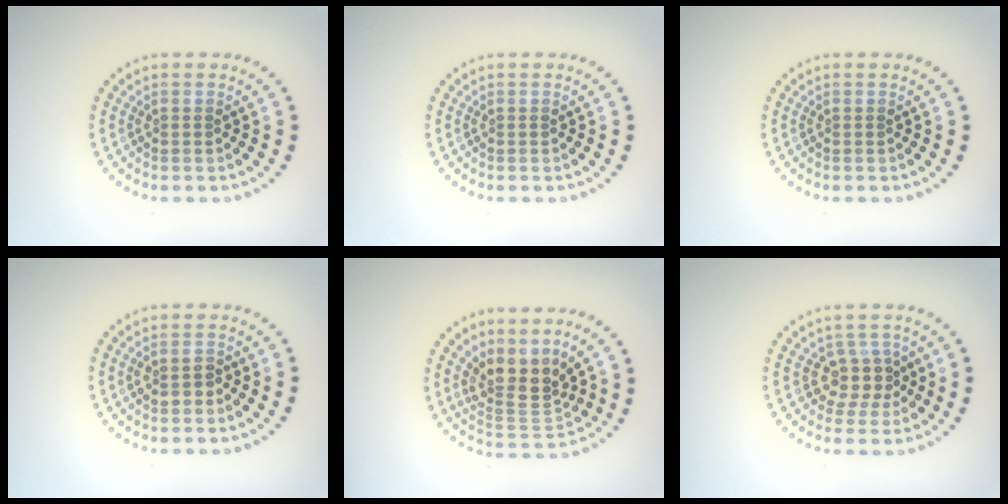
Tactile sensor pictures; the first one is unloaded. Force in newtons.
{"total": 0.0}
{"total": 0.0}
{"total": 1.4, "press": 1.4, "slide": 0.4}
{"total": 3.9, "press": 2.8, "slide": 2.6}
{"total": 2.6, "press": 2.0, "slide": 1.7}